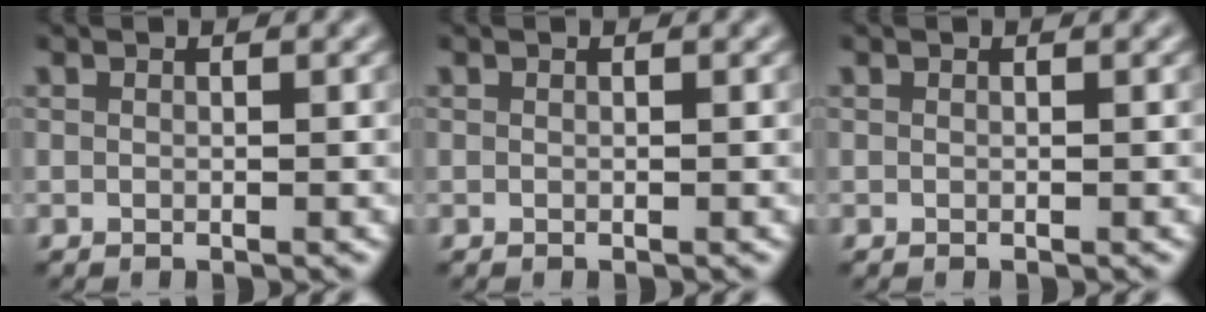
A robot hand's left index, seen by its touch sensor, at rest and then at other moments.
{"total": 0.0}
{"total": 0.0}